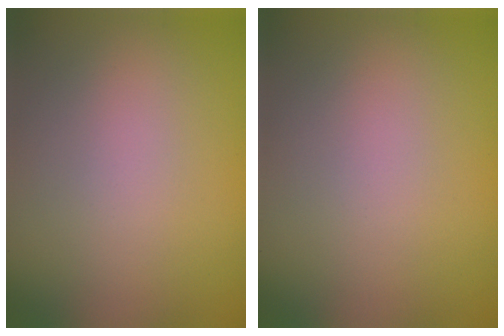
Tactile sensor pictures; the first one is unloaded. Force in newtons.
{"total": 0.0}